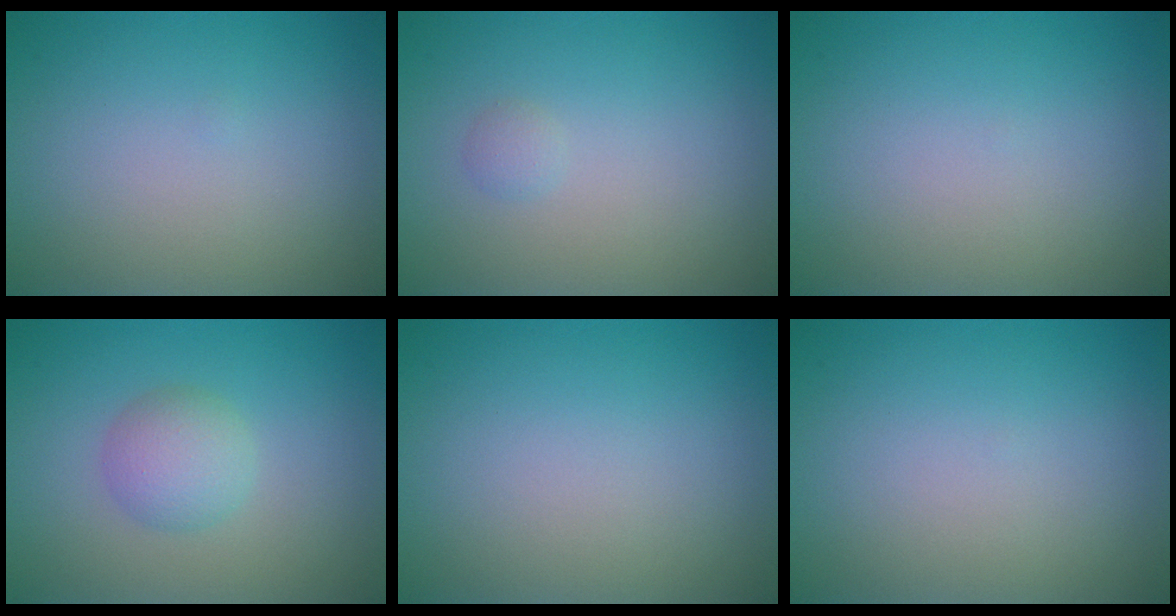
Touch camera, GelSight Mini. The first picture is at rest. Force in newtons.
{"total": 0.7, "press": 0.7, "slide": 0.0}
{"total": 0.0}
{"total": 2.7, "press": 2.7, "slide": 0.0}
{"total": 0.0}
{"total": 0.0}